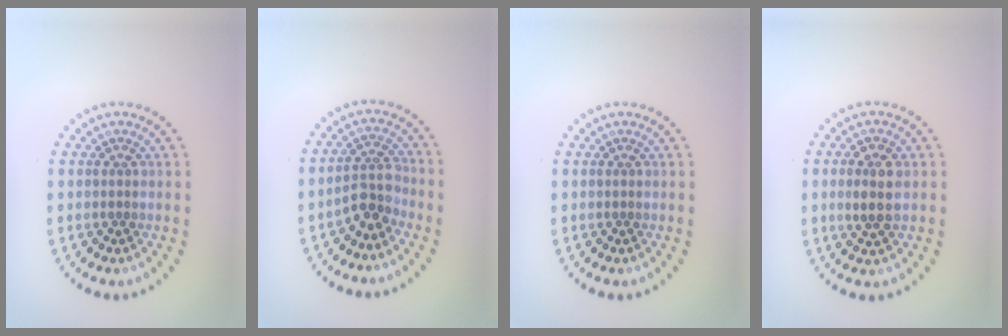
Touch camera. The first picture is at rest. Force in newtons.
{"total": 2.8, "press": 2.4, "slide": 1.4}
{"total": 0.0}
{"total": 2.7, "press": 2.7, "slide": 0.4}